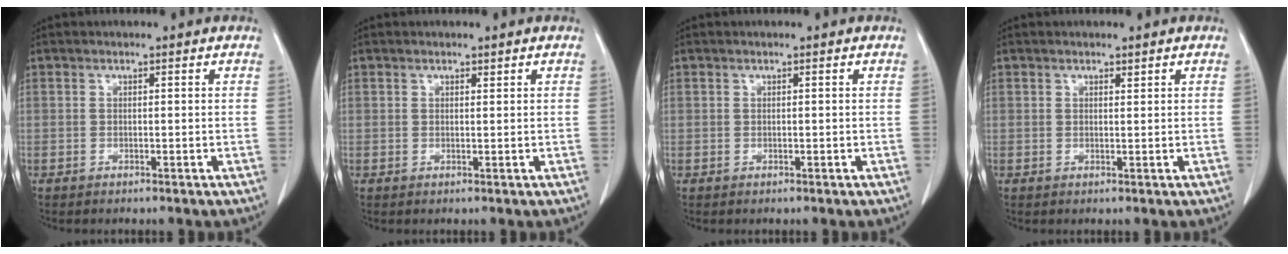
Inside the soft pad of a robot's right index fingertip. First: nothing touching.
{"total": 0.8, "force": [0.5, 0.5, 0.4], "torque": [-0.011, -0.001, 0.008]}
{"total": 0.0}
{"total": 0.9, "force": [0.6, 0.5, 0.5], "torque": [-0.012, -0.001, 0.011]}